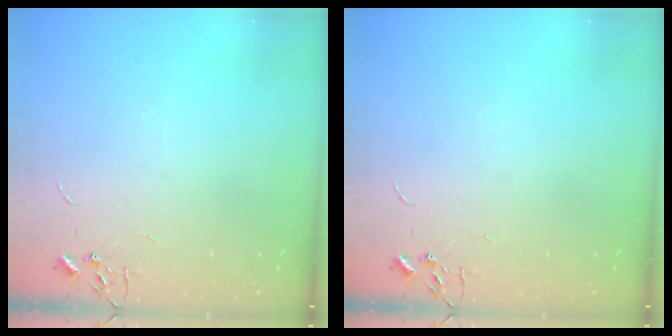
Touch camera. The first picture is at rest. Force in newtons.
{"total": 0.0}